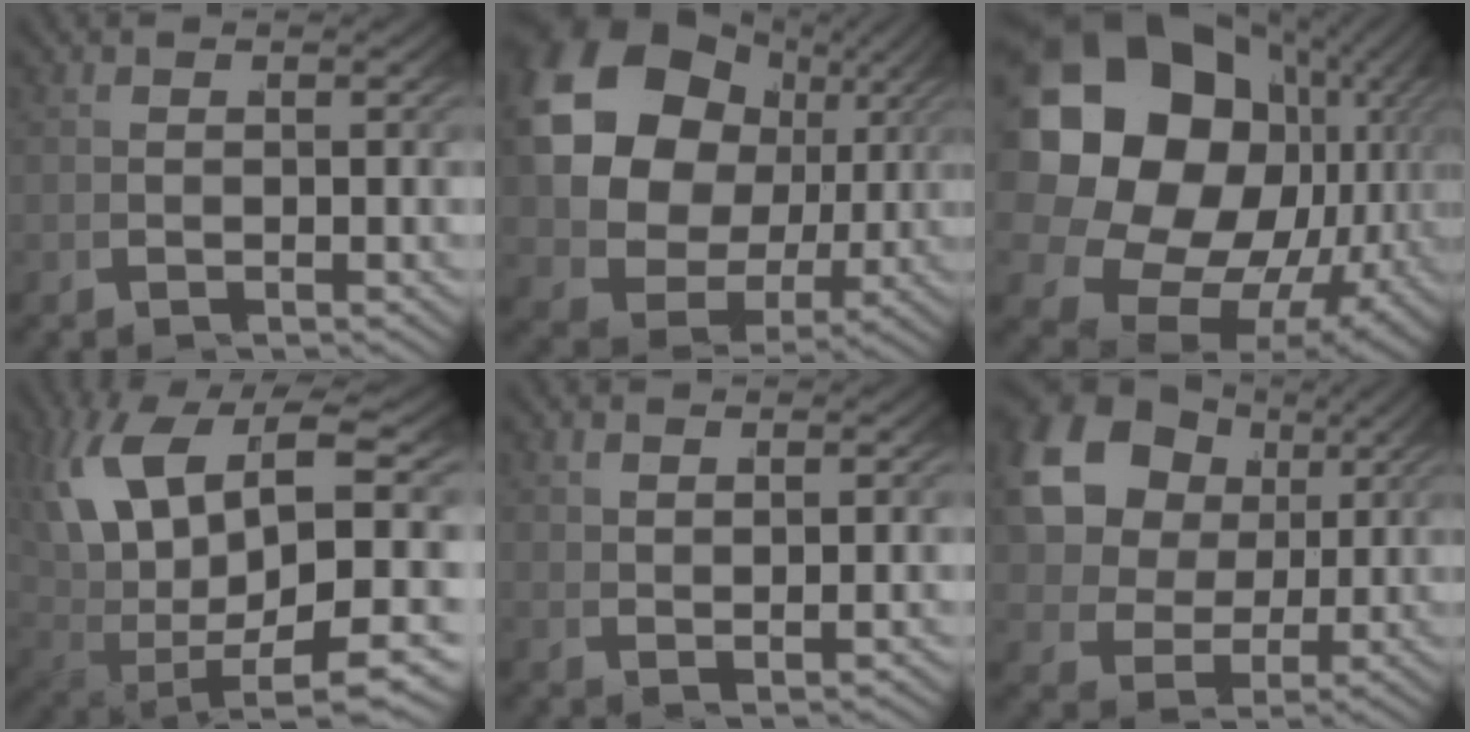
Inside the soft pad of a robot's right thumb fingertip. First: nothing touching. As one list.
[{"total": 17.5, "force": [2.2, 13.4, 11.1], "torque": [-0.262, -0.031, 0.044]}, {"total": 29.0, "force": [1.2, 21.2, 19.8], "torque": [-0.378, -0.035, 0.027]}, {"total": 15.5, "force": [0.0, 9.8, 12.0], "torque": [-0.284, -0.045, 0.033]}, {"total": 1.3, "force": [1.2, 0.0, 0.4], "torque": [-0.007, 0.006, 0.028]}, {"total": 13.7, "force": [3.5, 10.5, 8.1], "torque": [-0.194, -0.019, 0.065]}]